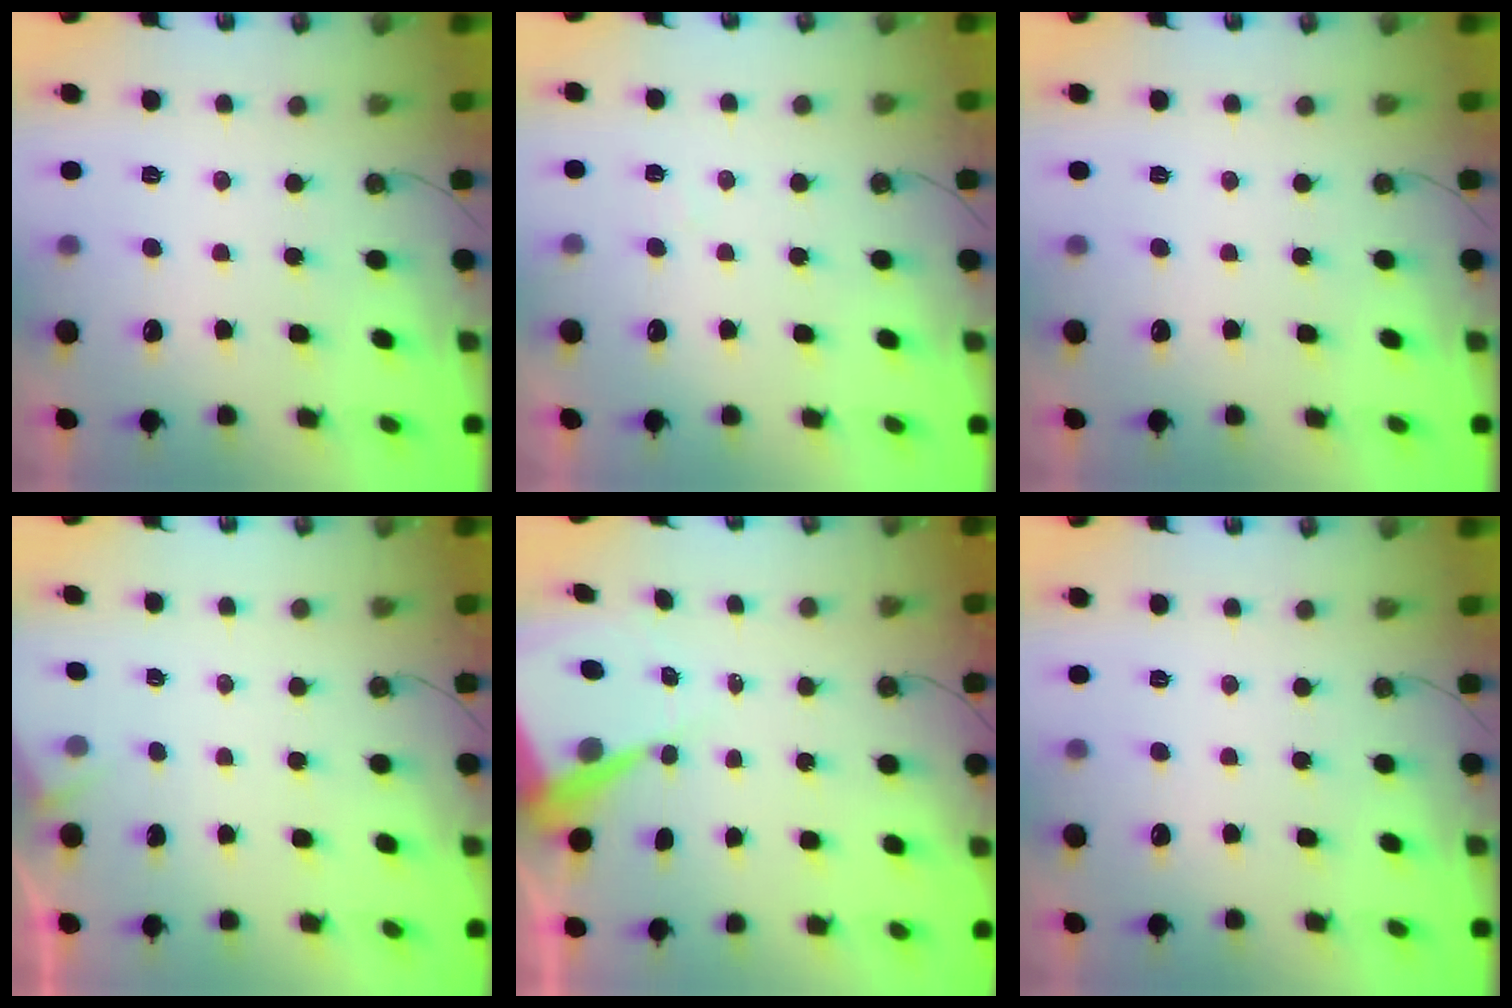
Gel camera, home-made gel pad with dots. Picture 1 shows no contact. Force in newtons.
{"total": 3.5, "press": 3.5, "slide": 0.6}
{"total": 0.0}
{"total": 2.5, "press": 2.5, "slide": 0.4}
{"total": 9.3, "press": 9.2, "slide": 0.9}
{"total": 0.0}